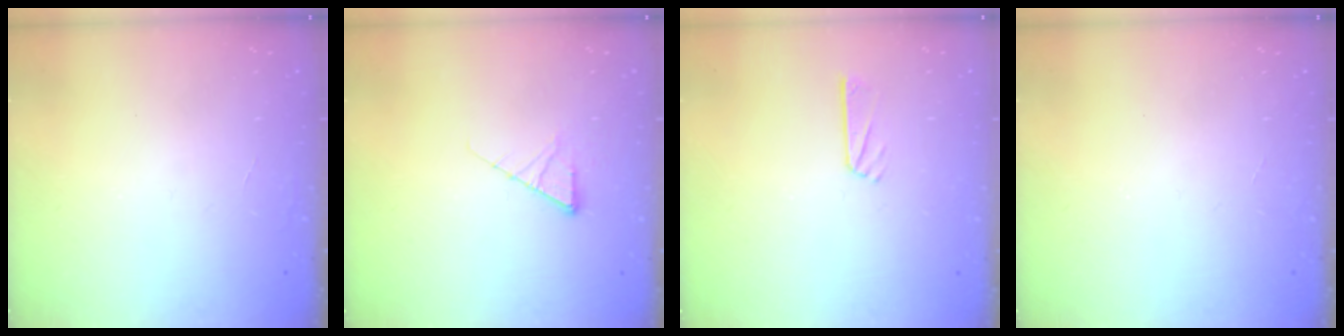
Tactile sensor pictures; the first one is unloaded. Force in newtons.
{"total": 5.0, "press": 5.0, "slide": 0.7}
{"total": 5.3, "press": 5.3, "slide": 0.3}
{"total": 0.0}